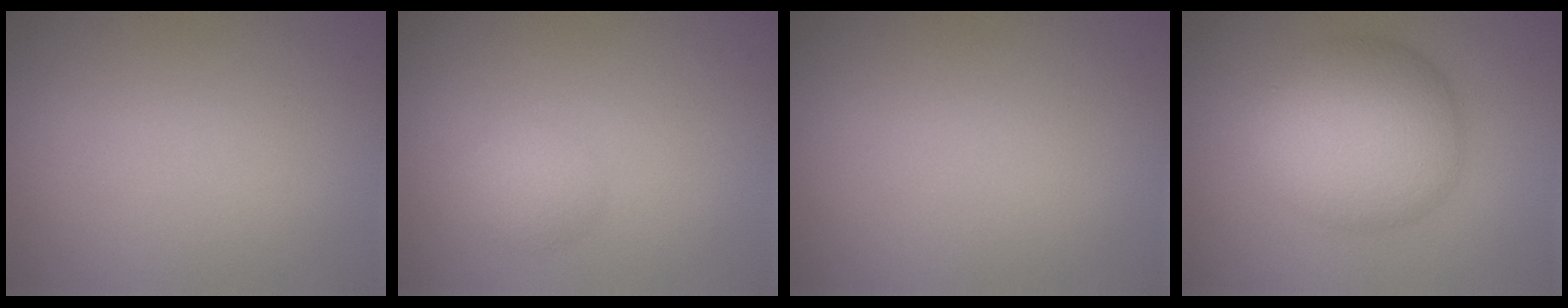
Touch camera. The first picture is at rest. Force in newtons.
{"total": 1.8, "press": 1.8, "slide": 0.0}
{"total": 0.0}
{"total": 8.7, "press": 8.7, "slide": 0.2}